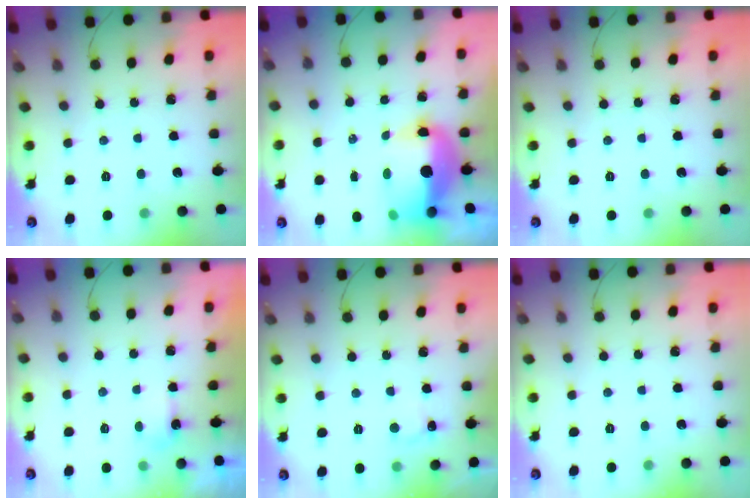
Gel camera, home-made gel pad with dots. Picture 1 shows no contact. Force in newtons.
{"total": 13.7, "press": 13.3, "slide": 3.3}
{"total": 0.0}
{"total": 2.9, "press": 2.8, "slide": 0.6}
{"total": 4.7, "press": 4.5, "slide": 1.3}
{"total": 0.0}